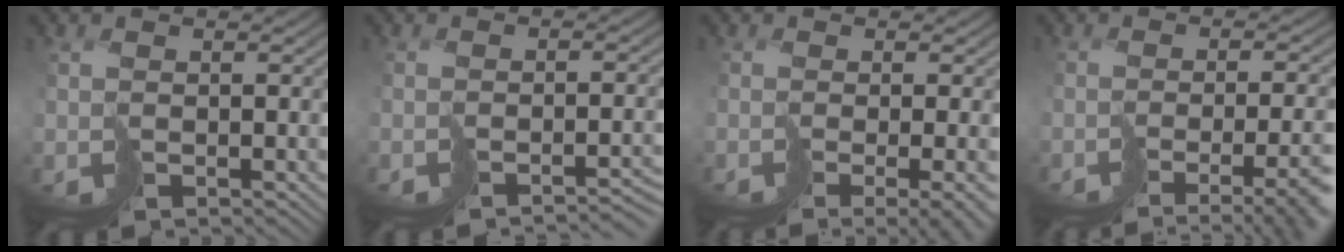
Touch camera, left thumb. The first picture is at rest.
{"total": 3.1, "force": [-2.9, 0.2, 1.3], "torque": [-0.008, -0.007, -0.039]}
{"total": 6.8, "force": [-3.1, 2.1, 5.7], "torque": [-0.076, -0.022, -0.006]}
{"total": 8.8, "force": [-5.3, 2.3, 6.6], "torque": [-0.078, -0.025, -0.043]}